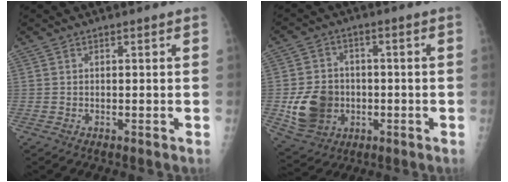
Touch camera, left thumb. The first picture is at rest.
{"total": 11.6, "force": [-2.1, 9.7, 6.1], "torque": [-0.086, 0.003, -0.027]}